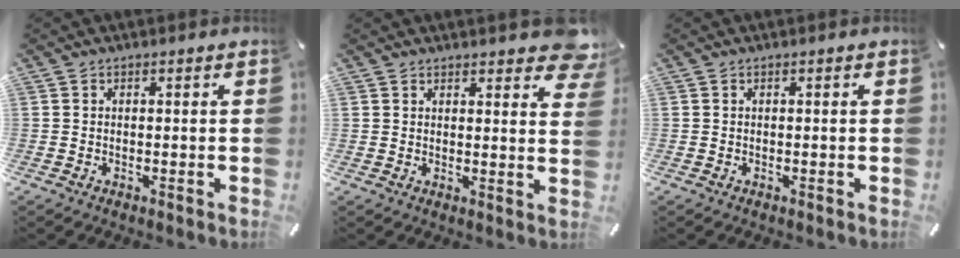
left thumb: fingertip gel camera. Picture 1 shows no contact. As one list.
[{"total": 5.5, "force": [4.3, 2.5, 2.4], "torque": [-0.017, -0.028, 0.075]}, {"total": 0.0}]